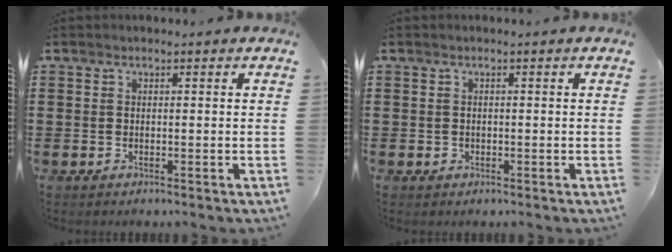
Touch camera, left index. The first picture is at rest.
{"total": 0.6, "force": [0.0, 0.6, 0.1], "torque": [-0.004, 0.005, -0.001]}